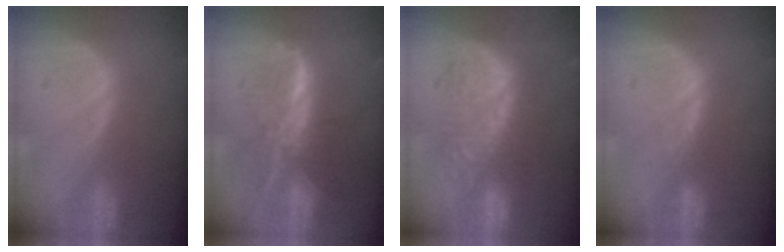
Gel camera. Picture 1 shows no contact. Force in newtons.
{"total": 8.1, "press": 6.8, "slide": 4.4}
{"total": 9.4, "press": 8.5, "slide": 4.0}
{"total": 1.4, "press": 1.4, "slide": 0.3}